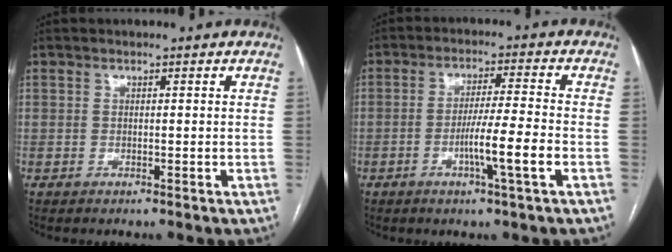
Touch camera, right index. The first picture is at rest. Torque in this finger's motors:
{"motor_torque": [1.44, 0.07, 0.64, 0.11]}